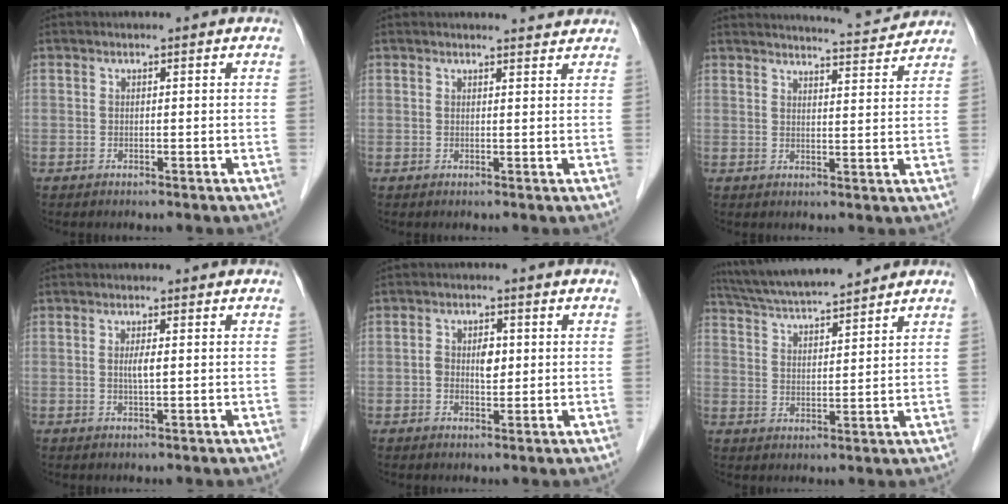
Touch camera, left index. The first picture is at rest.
{"total": 2.7, "force": [2.7, 0.2, 0.2], "torque": [-0.010, 0.000, 0.028]}
{"total": 8.7, "force": [8.6, 0.1, 1.4], "torque": [-0.030, 0.000, 0.106]}
{"total": 1.7, "force": [0.2, 0.1, 1.7], "torque": [-0.035, -0.001, 0.003]}
{"total": 3.2, "force": [0.2, 1.8, 2.7], "torque": [-0.045, 0.006, 0.005]}
{"total": 12.5, "force": [11.3, 0.4, 5.2], "torque": [-0.096, 0.023, 0.188]}